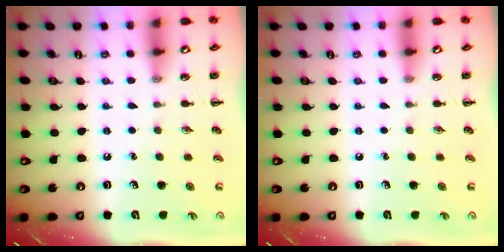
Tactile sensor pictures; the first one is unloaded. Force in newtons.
{"total": 0.0}